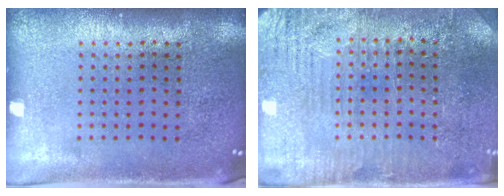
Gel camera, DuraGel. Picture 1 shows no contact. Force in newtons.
{"total": 3.2, "press": 3.1, "slide": 0.7}